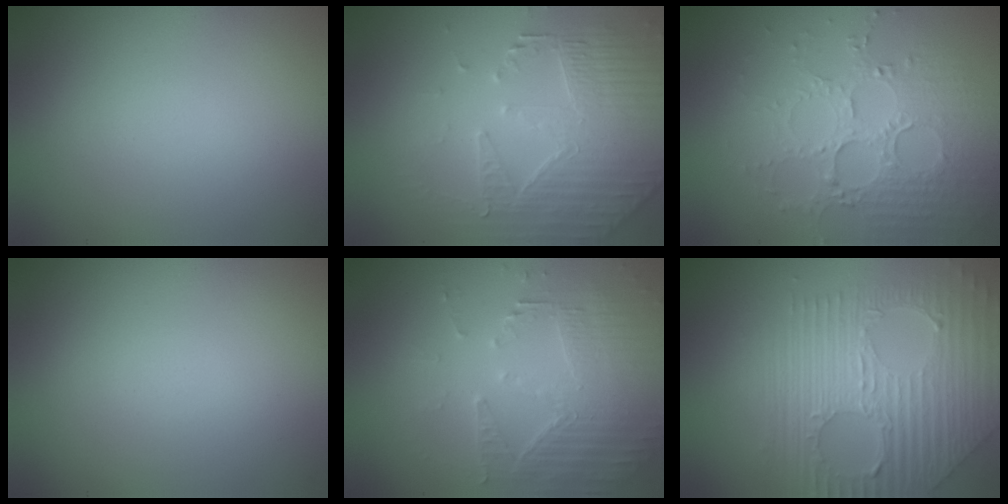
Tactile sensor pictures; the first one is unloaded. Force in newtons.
{"total": 4.4, "press": 4.2, "slide": 1.3}
{"total": 4.1, "press": 3.9, "slide": 1.3}
{"total": 0.0}
{"total": 3.9, "press": 3.6, "slide": 1.6}
{"total": 7.8, "press": 5.2, "slide": 5.8}